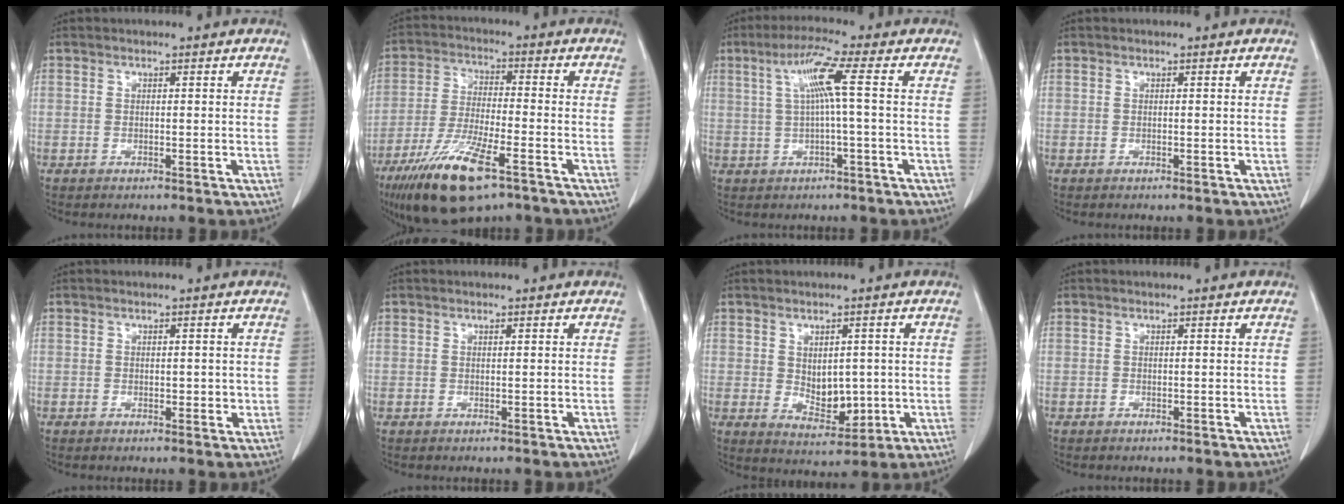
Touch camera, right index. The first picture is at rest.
{"total": 13.8, "force": [-8.4, 2.8, 10.6], "torque": [-0.210, -0.029, -0.147]}
{"total": 6.0, "force": [1.4, 0.5, 5.9], "torque": [-0.112, 0.016, 0.025]}
{"total": 0.0}
{"total": 1.8, "force": [-0.1, 1.1, 1.4], "torque": [-0.015, -0.001, 0.000]}
{"total": 0.0}
{"total": 5.8, "force": [0.1, 3.5, 4.6], "torque": [-0.073, -0.007, 0.020]}
{"total": 0.0}